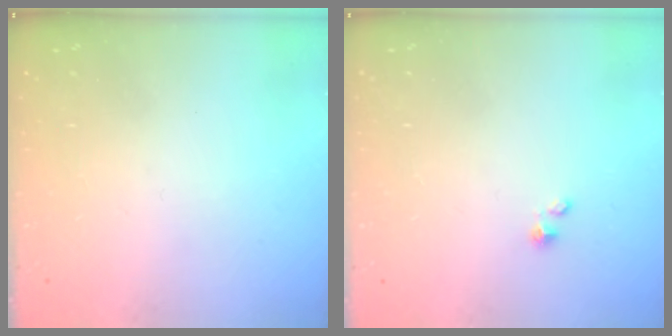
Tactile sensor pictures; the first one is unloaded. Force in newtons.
{"total": 1.5, "press": 1.5, "slide": 0.0}